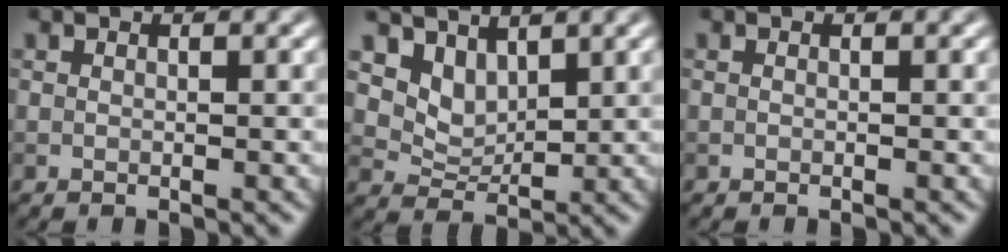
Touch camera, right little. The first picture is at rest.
{"total": 3.4, "force": [2.0, 2.2, 1.7], "torque": [-0.046, -0.014, 0.050]}
{"total": 0.0}